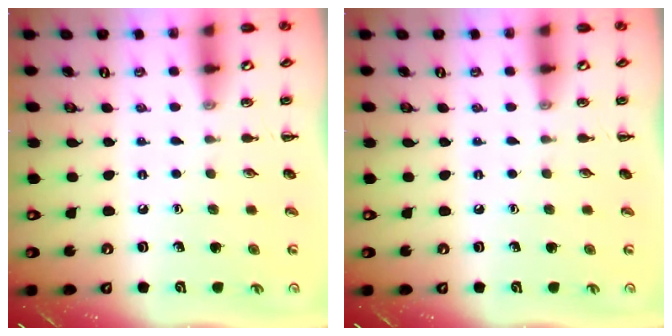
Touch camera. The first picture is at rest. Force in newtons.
{"total": 0.0}